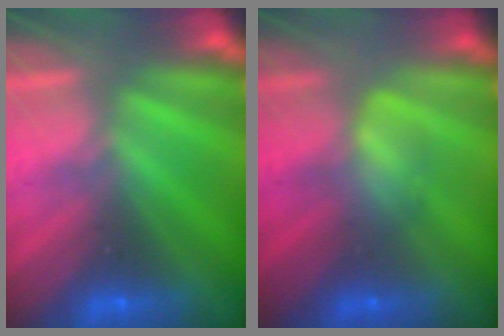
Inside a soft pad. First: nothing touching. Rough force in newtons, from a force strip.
{"total": 2.8}